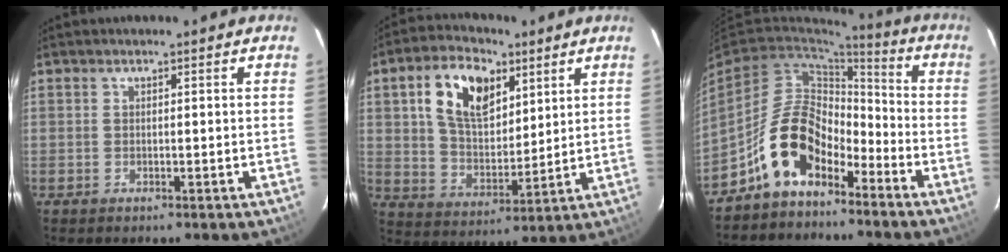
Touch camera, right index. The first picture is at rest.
{"total": 13.8, "force": [5.8, 8.3, 9.4], "torque": [-0.172, 0.020, 0.107]}
{"total": 12.6, "force": [-7.7, 6.6, 7.5], "torque": [-0.147, 0.023, -0.140]}